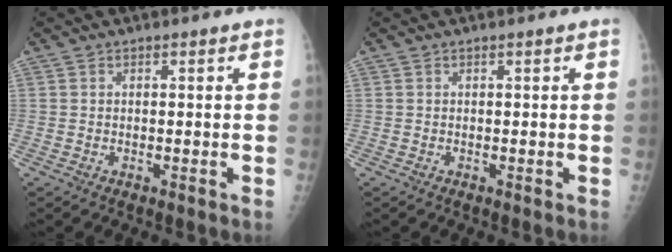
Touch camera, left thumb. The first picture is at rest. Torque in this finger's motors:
{"motor_torque": [0.01, 0.01, 0.02, -0.13, 0.00]}